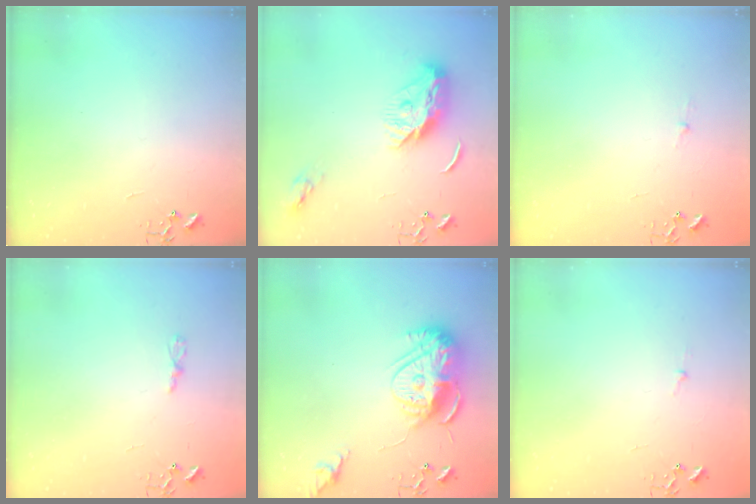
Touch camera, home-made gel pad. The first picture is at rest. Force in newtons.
{"total": 12.7, "press": 12.7, "slide": 0.3}
{"total": 2.6, "press": 2.5, "slide": 0.4}
{"total": 3.2, "press": 3.1, "slide": 0.4}
{"total": 15.2, "press": 15.2, "slide": 1.4}
{"total": 2.7, "press": 2.7, "slide": 0.3}